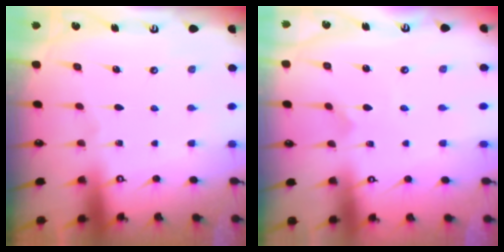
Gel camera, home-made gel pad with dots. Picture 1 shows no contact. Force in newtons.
{"total": 0.0}